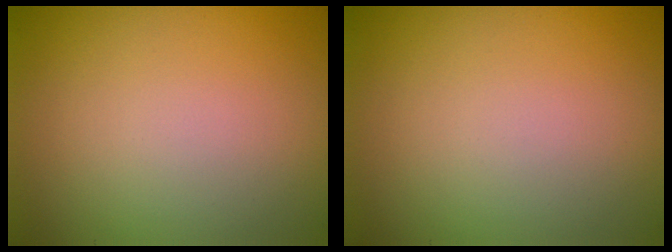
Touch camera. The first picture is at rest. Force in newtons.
{"total": 0.0}